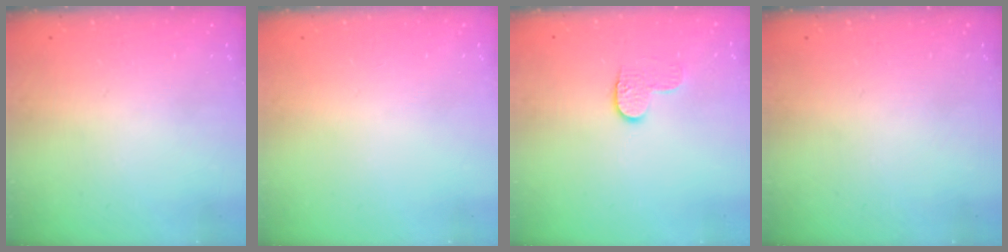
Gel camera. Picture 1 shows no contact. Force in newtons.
{"total": 0.0}
{"total": 6.0, "press": 6.0, "slide": 0.5}
{"total": 0.0}